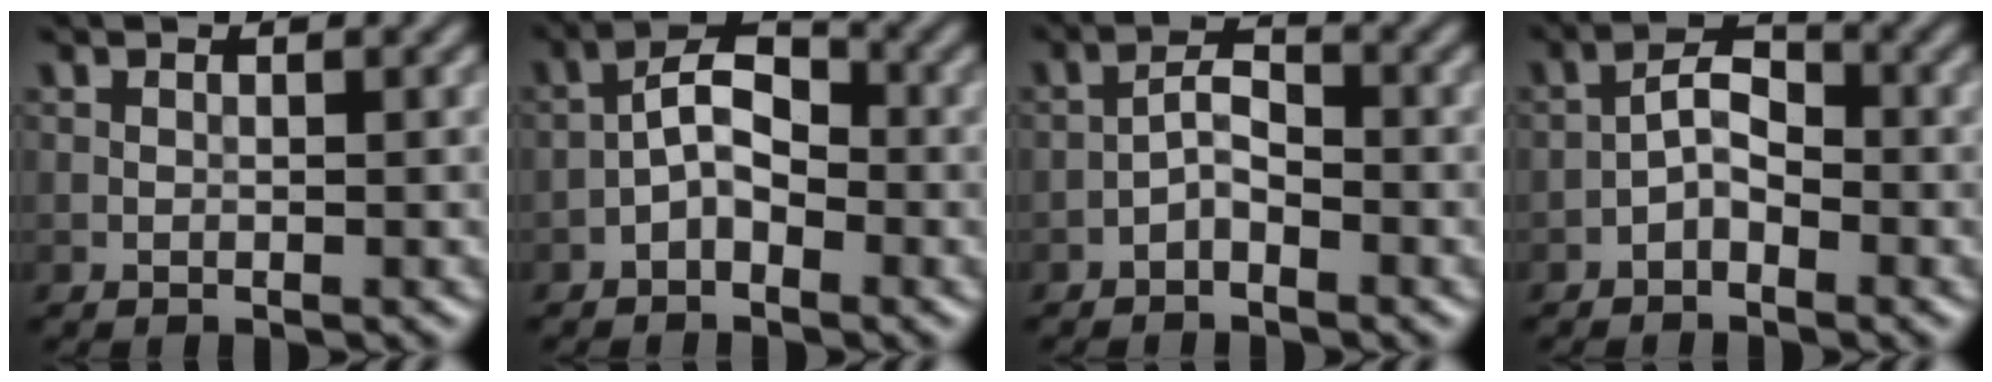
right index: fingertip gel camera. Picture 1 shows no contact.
{"total": 3.7, "force": [-1.5, 1.9, 2.8], "torque": [-0.045, 0.018, -0.035]}
{"total": 2.0, "force": [-1.3, 0.8, 1.3], "torque": [-0.021, 0.011, -0.029]}
{"total": 2.5, "force": [-1.4, 1.2, 1.7], "torque": [-0.025, 0.014, -0.031]}